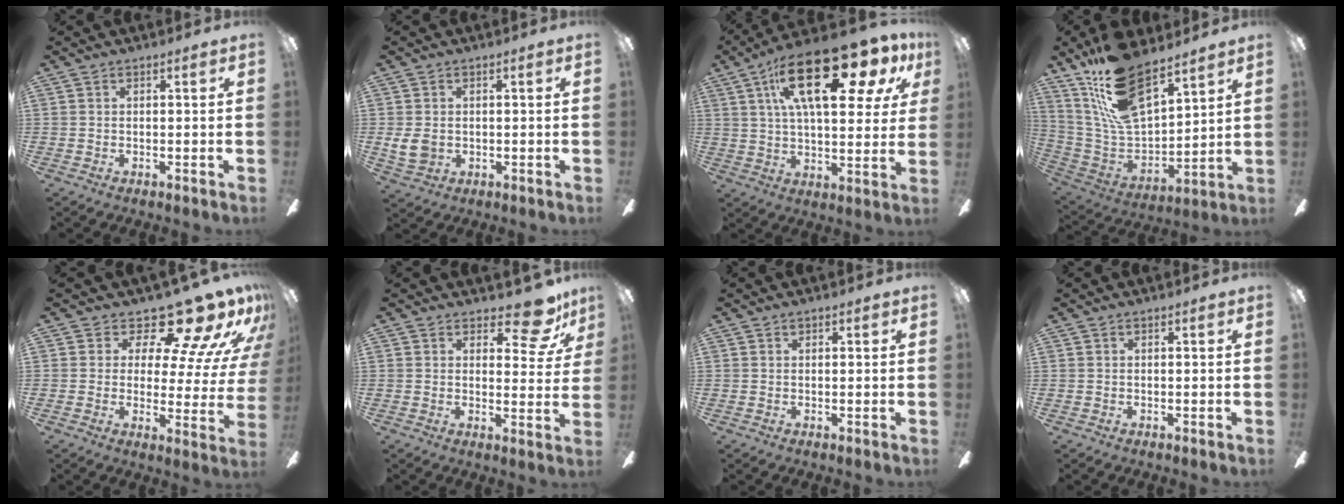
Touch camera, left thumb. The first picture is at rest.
{"total": 5.1, "force": [0.2, 4.2, 3.0], "torque": [-0.068, 0.000, 0.003]}
{"total": 24.0, "force": [11.7, 9.5, 18.6], "torque": [-0.295, -0.038, 0.188]}
{"total": 19.3, "force": [13.4, 8.2, 11.3], "torque": [-0.241, -0.080, 0.244]}
{"total": 15.6, "force": [13.0, 4.4, 7.4], "torque": [-0.110, -0.114, 0.216]}
{"total": 9.6, "force": [7.0, 3.9, 5.2], "torque": [-0.063, -0.040, 0.124]}
{"total": 0.7, "force": [0.5, 0.5, 0.2], "torque": [-0.005, 0.001, 0.009]}
{"total": 0.0}